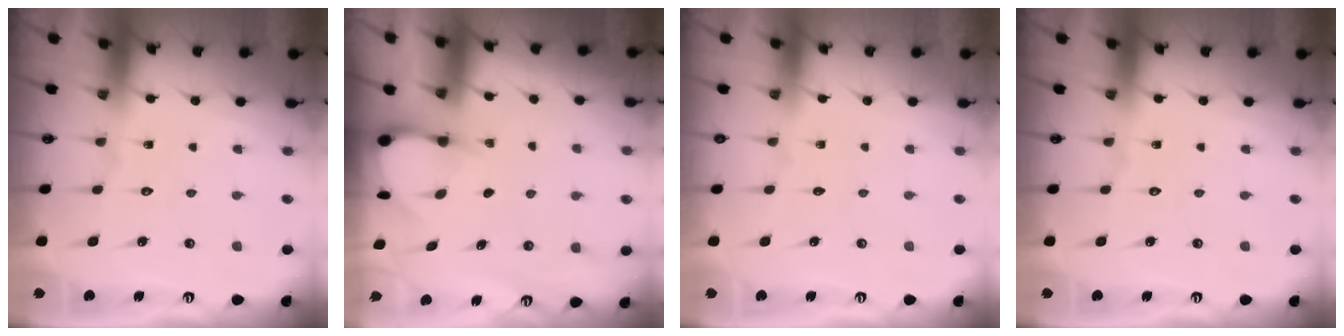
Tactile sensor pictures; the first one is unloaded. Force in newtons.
{"total": 3.5, "press": 3.5, "slide": 0.4}
{"total": 0.0}
{"total": 0.0}